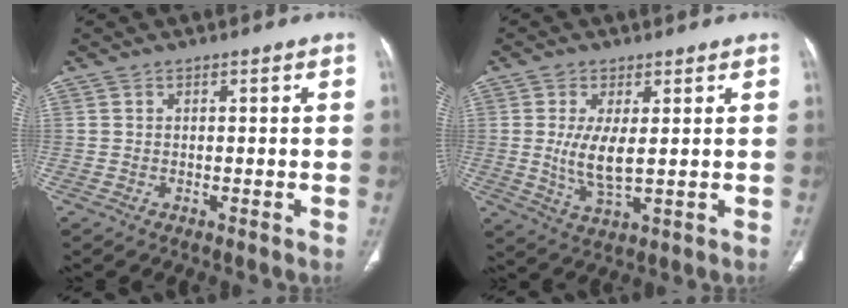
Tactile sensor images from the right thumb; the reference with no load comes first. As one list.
[{"total": 7.0, "force": [0.6, 2.9, 6.4], "torque": [-0.127, -0.015, 0.018]}]